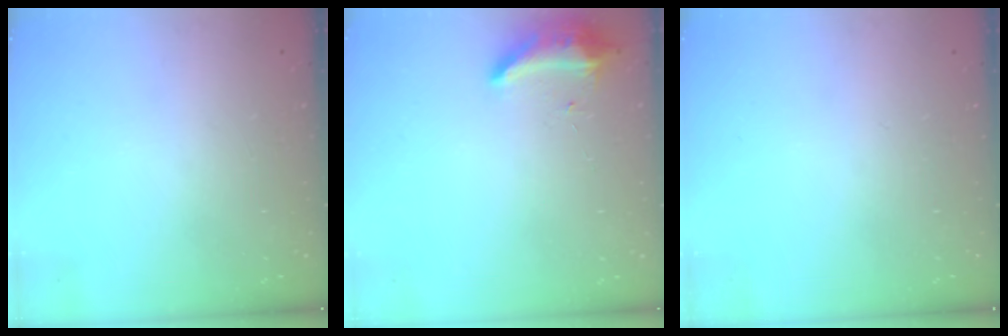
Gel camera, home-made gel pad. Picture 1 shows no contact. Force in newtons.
{"total": 8.3, "press": 8.3, "slide": 0.2}
{"total": 0.0}